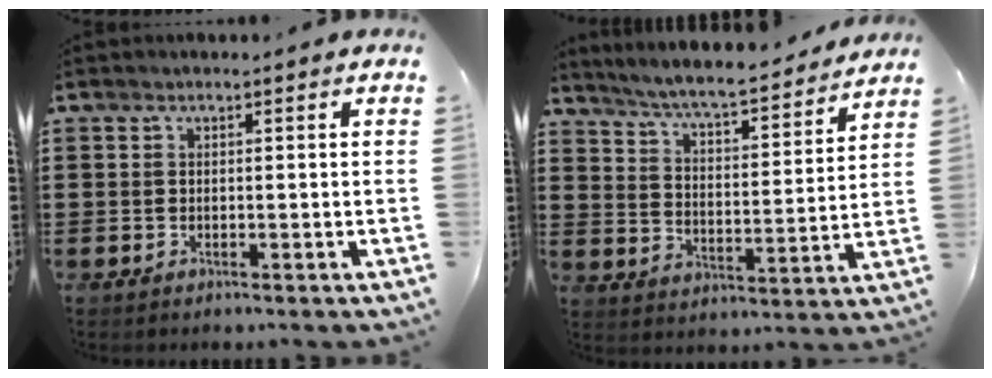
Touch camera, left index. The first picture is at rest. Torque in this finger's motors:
{"motor_torque": [2.14, 0.00, 0.51, 0.07]}